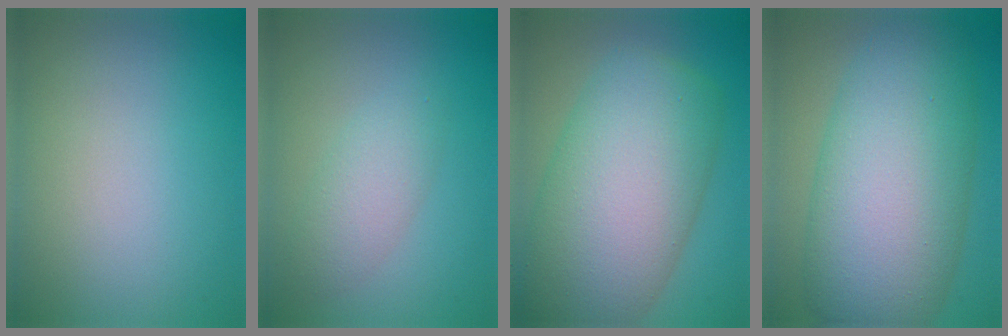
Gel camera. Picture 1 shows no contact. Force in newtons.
{"total": 2.8, "press": 2.8, "slide": 0.1}
{"total": 12.6, "press": 12.6, "slide": 0.5}
{"total": 13.0, "press": 13.0, "slide": 0.4}